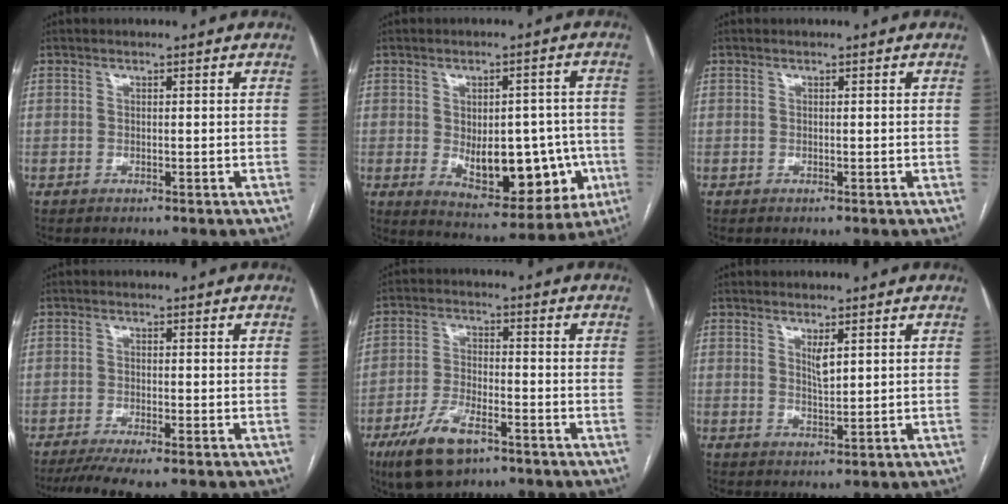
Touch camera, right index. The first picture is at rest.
{"total": 13.8, "force": [-2.4, 7.2, 11.6], "torque": [-0.148, 0.008, -0.009]}
{"total": 0.0}
{"total": 5.3, "force": [-4.0, 0.3, 3.5], "torque": [-0.055, -0.010, -0.067]}
{"total": 9.5, "force": [-5.7, 3.6, 6.7], "torque": [-0.141, -0.011, -0.098]}
{"total": 2.3, "force": [1.1, 0.4, 2.0], "torque": [-0.040, -0.006, 0.024]}